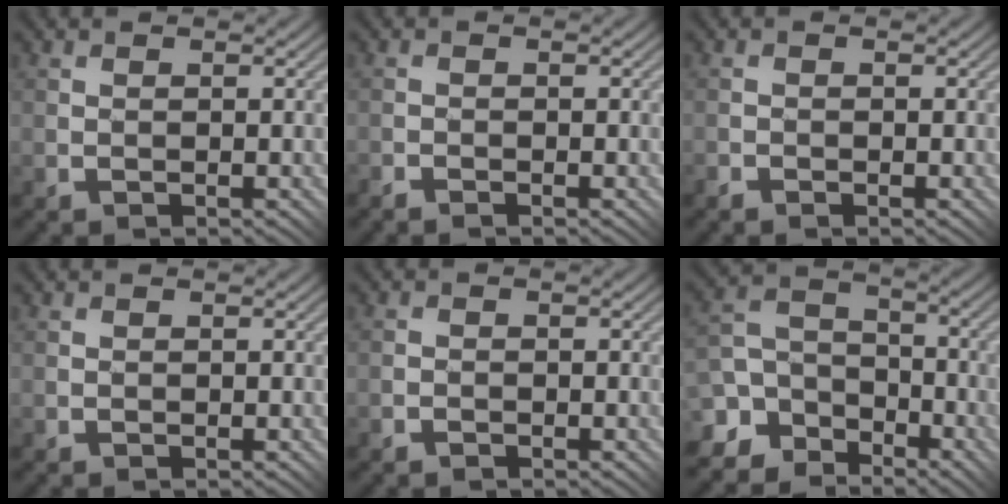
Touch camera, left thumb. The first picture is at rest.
{"total": 1.2, "force": [-1.1, 0.2, 0.3], "torque": [-0.006, 0.003, -0.024]}
{"total": 0.9, "force": [-0.9, 0.3, 0.2], "torque": [-0.006, 0.001, -0.020]}
{"total": 0.0}
{"total": 0.9, "force": [-0.7, 0.5, 0.2], "torque": [-0.001, 0.003, -0.015]}
{"total": 8.7, "force": [-5.3, 6.4, 2.6], "torque": [-0.084, -0.005, -0.099]}